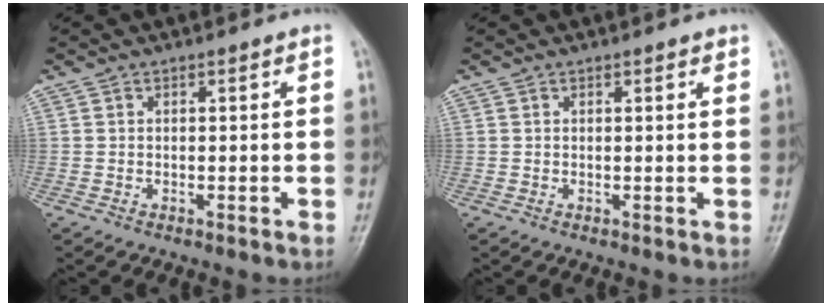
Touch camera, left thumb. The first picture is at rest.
{"total": 1.2, "force": [0.7, 0.5, 0.8], "torque": [-0.007, -0.002, 0.007]}